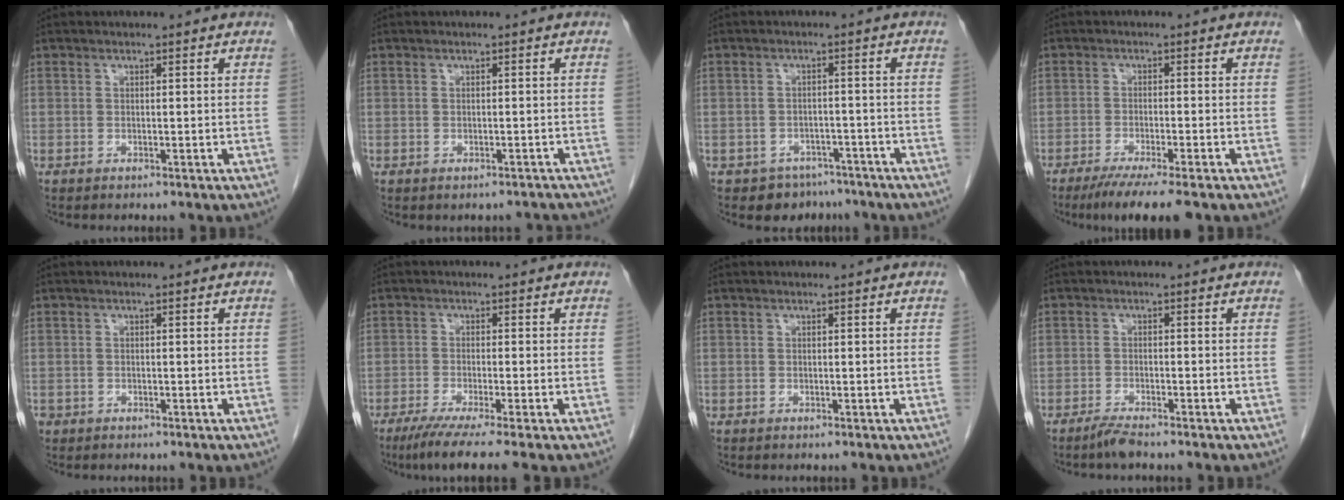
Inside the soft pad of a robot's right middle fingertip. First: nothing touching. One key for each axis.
{"total": 1.9, "fx": -1.7, "fy": 0.8, "fz": 0.3, "tx": -0.002, "ty": 0.002, "tz": -0.020}
{"total": 5.3, "fx": -4.2, "fy": 3.3, "fz": 0.0, "tx": 0.015, "ty": 0.015, "tz": -0.054}
{"total": 7.6, "fx": -5.6, "fy": 0.2, "fz": 5.0, "tx": -0.075, "ty": -0.017, "tz": -0.086}
{"total": 0.9, "fx": -0.5, "fy": 0.8, "fz": 0.2, "tx": -0.009, "ty": 0.003, "tz": -0.006}
{"total": 6.7, "fx": -4.9, "fy": -0.7, "fz": 4.5, "tx": -0.069, "ty": -0.019, "tz": -0.081}
{"total": 0.0}
{"total": 2.2, "fx": -1.9, "fy": 0.0, "fz": 1.1, "tx": -0.029, "ty": -0.005, "tz": -0.038}